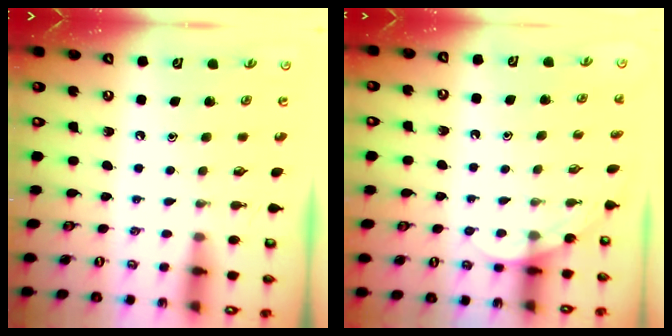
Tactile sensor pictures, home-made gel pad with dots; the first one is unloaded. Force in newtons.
{"total": 4.0, "press": 4.0, "slide": 0.3}